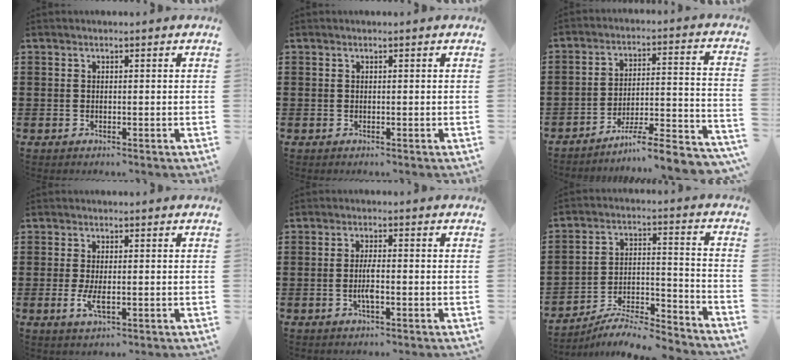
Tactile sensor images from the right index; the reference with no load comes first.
{"total": 0.0}
{"total": 6.7, "force": [-5.9, 0.1, 3.3], "torque": [-0.048, -0.010, -0.117]}
{"total": 3.2, "force": [-0.6, 1.1, 3.0], "torque": [-0.066, -0.007, -0.014]}
{"total": 3.2, "force": [-0.9, 0.7, 3.0], "torque": [-0.068, -0.002, -0.022]}
{"total": 7.1, "force": [-6.6, 0.9, 2.5], "torque": [-0.036, 0.004, -0.128]}